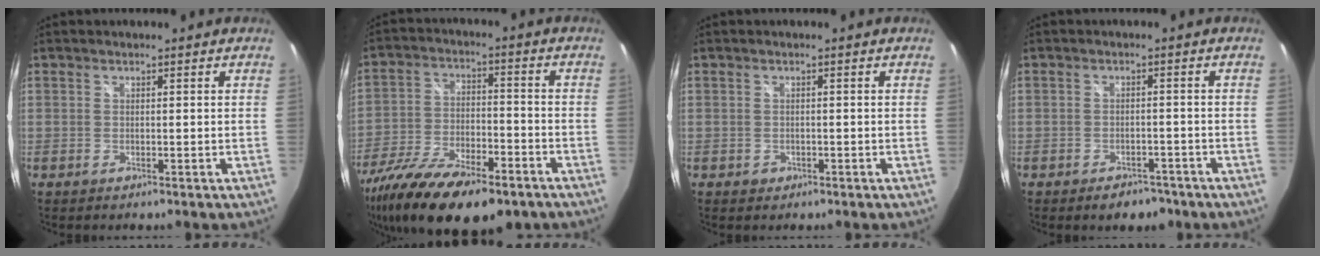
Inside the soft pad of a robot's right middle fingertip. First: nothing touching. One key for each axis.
{"total": 23.0, "fx": -15.9, "fy": 8.4, "fz": 14.4, "tx": -0.289, "ty": -0.056, "tz": -0.262}
{"total": 1.2, "fx": -0.5, "fy": 1.1, "fz": 0.3, "tx": -0.005, "ty": -0.003, "tz": -0.006}
{"total": 4.7, "fx": -3.5, "fy": 2.7, "fz": 1.7, "tx": -0.032, "ty": 0.003, "tz": -0.041}